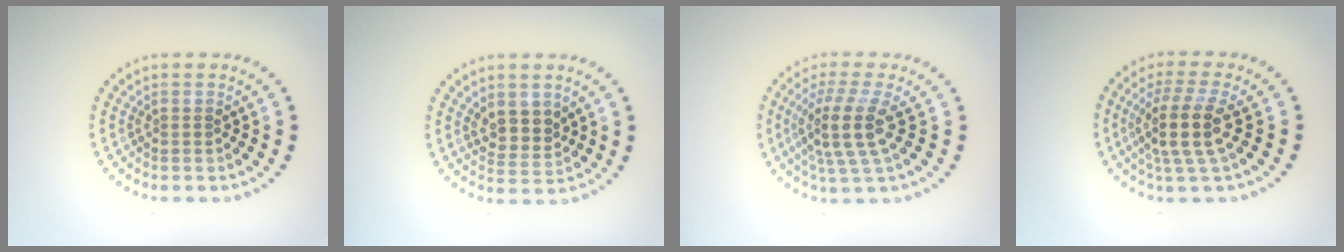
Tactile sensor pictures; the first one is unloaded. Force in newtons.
{"total": 2.7, "press": 2.3, "slide": 1.3}
{"total": 4.4, "press": 3.3, "slide": 2.9}
{"total": 4.3, "press": 3.4, "slide": 2.5}